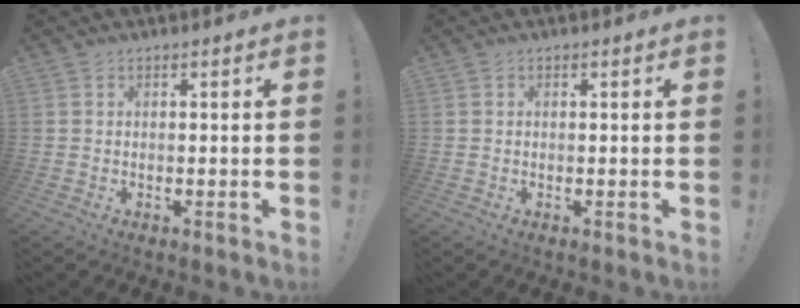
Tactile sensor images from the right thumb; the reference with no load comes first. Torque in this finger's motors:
{"motor_torque": [-0.12, 0.06, -0.04, 0.00, -0.03]}